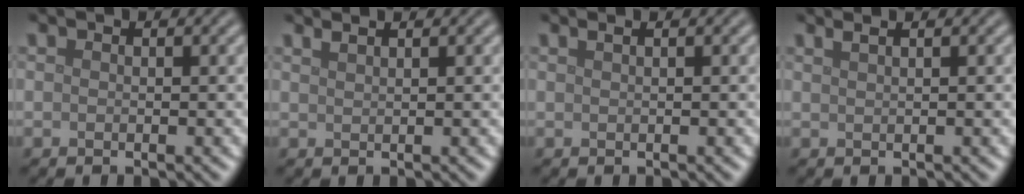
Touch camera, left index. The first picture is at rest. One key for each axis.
{"total": 1.8, "fx": 1.4, "fy": 0.7, "fz": 1.0, "tx": 0.000, "ty": 0.000, "tz": 0.008}
{"total": 1.5, "fx": 0.8, "fy": 0.7, "fz": 1.0, "tx": -0.004, "ty": -0.002, "tz": 0.001}
{"total": 2.6, "fx": 1.7, "fy": 1.2, "fz": 1.5, "tx": -0.005, "ty": 0.011, "tz": 0.000}